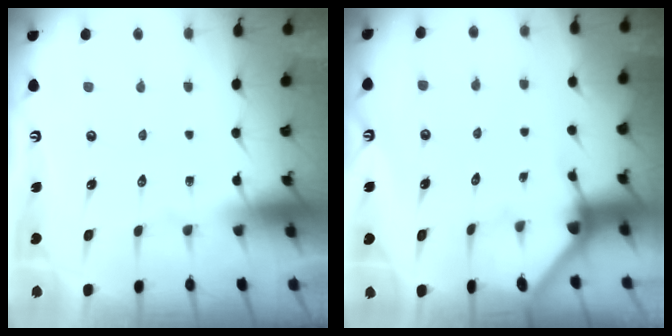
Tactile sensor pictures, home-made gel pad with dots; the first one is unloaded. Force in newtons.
{"total": 2.2, "press": 2.2, "slide": 0.1}